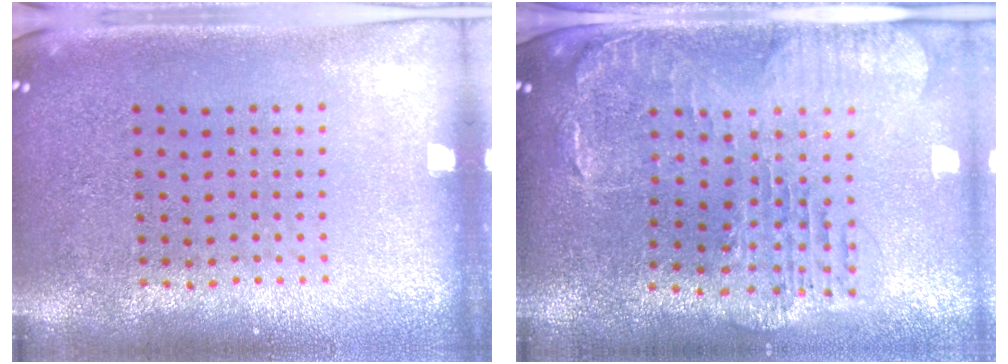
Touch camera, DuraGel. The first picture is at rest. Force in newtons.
{"total": 1.7, "press": 1.6, "slide": 0.6}